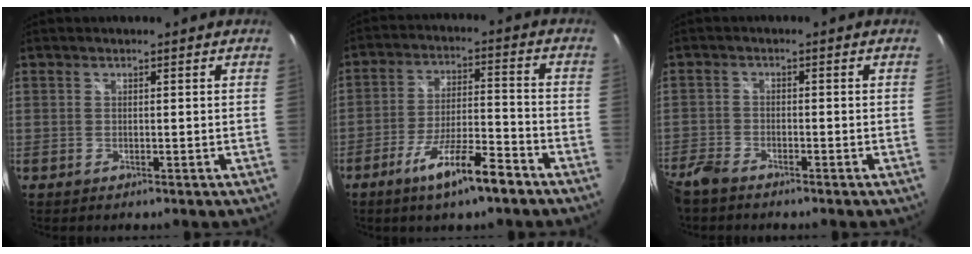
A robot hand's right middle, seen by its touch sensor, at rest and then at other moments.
{"total": 11.3, "force": [-7.5, 1.7, 8.3], "torque": [-0.162, -0.009, -0.126]}
{"total": 6.0, "force": [-4.9, 2.4, 2.5], "torque": [-0.076, -0.017, -0.101]}